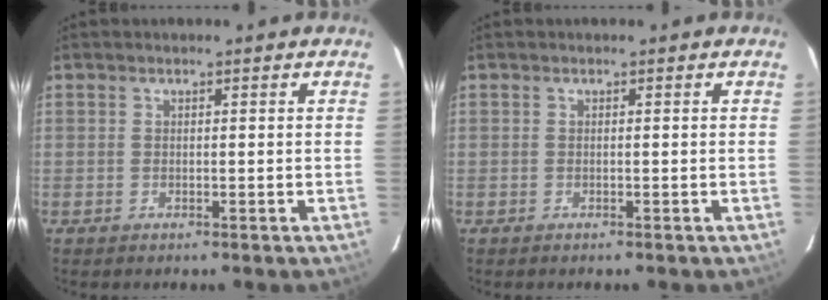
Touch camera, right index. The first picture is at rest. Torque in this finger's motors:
{"motor_torque": [0.07, -0.06, 0.02, 0.01]}